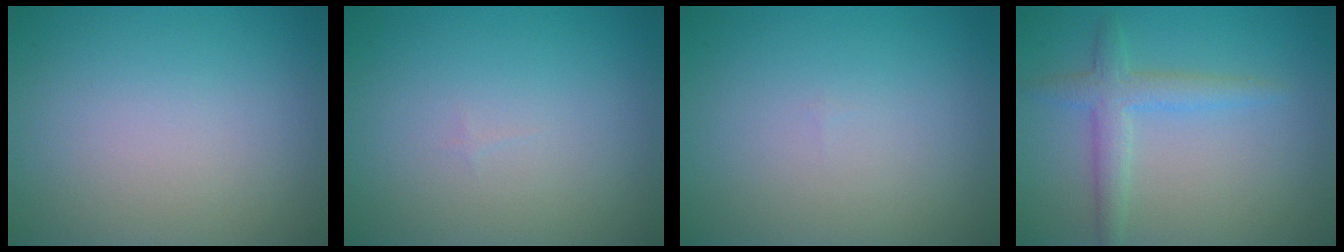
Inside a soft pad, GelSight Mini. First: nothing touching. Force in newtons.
{"total": 0.0}
{"total": 0.0}
{"total": 2.8, "press": 2.8, "slide": 0.1}